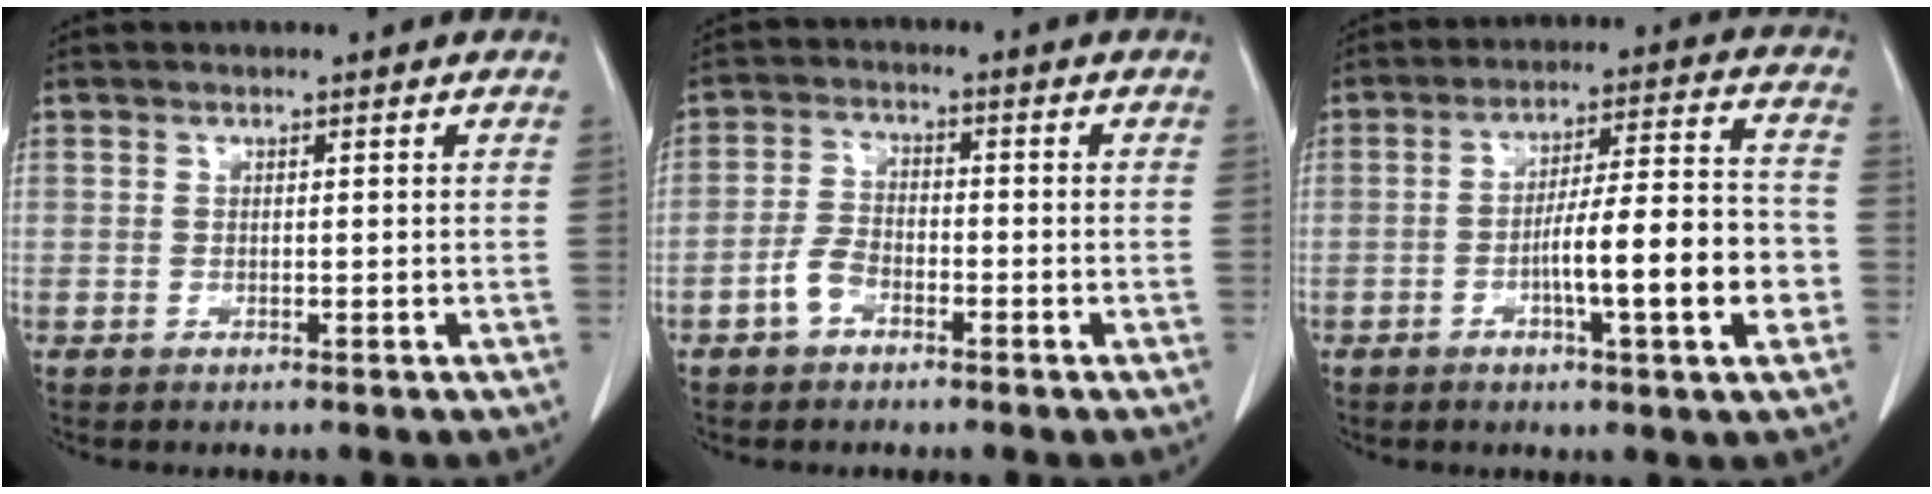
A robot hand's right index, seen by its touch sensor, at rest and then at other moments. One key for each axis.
{"total": 3.8, "fx": -2.2, "fy": 2.1, "fz": 2.3, "tx": -0.051, "ty": 0.008, "tz": -0.043}
{"total": 13.0, "fx": -3.7, "fy": 1.1, "fz": 12.5, "tx": -0.199, "ty": 0.011, "tz": -0.057}